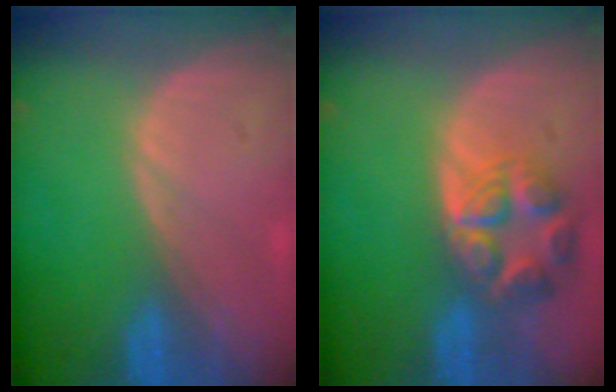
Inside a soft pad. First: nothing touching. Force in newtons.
{"total": 7.6, "press": 6.8, "slide": 3.5}